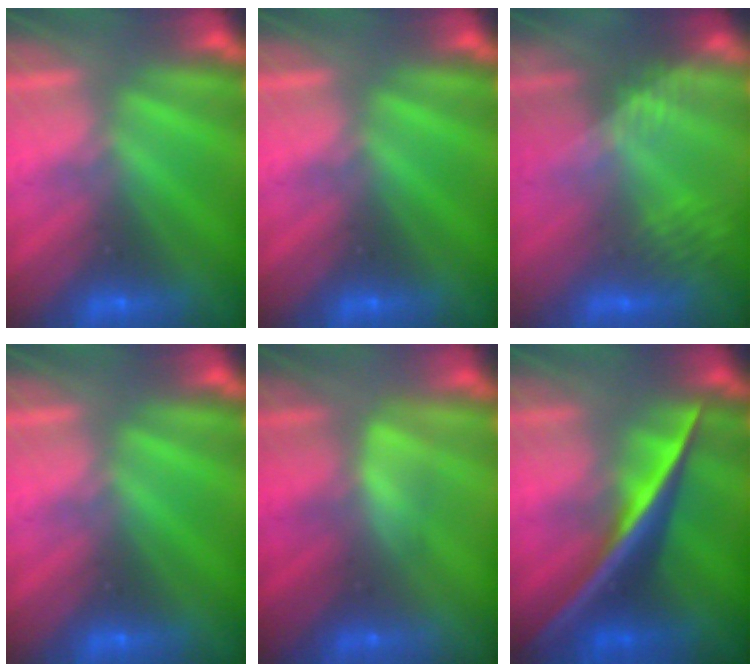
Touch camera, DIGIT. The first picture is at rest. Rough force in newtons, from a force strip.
{"total": 0.0}
{"total": 2.4}
{"total": 0.0}
{"total": 2.7}
{"total": 2.6}